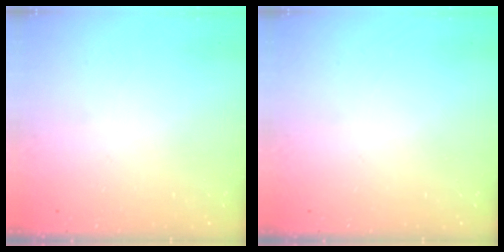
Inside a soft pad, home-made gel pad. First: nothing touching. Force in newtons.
{"total": 0.0}